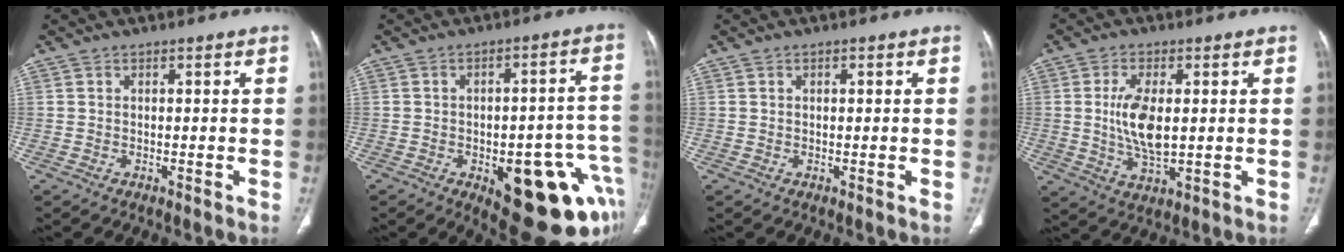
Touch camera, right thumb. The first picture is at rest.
{"total": 21.3, "force": [-8.0, 8.9, 17.6], "torque": [-0.148, 0.034, -0.084]}
{"total": 0.9, "force": [0.4, 0.4, 0.7], "torque": [-0.014, 0.005, 0.007]}
{"total": 9.0, "force": [0.8, 4.2, 7.9], "torque": [-0.156, -0.012, 0.021]}